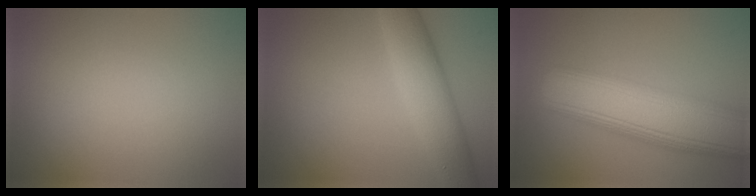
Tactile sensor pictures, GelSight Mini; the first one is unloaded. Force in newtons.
{"total": 5.3, "press": 5.3, "slide": 0.2}
{"total": 10.2, "press": 10.2, "slide": 0.5}